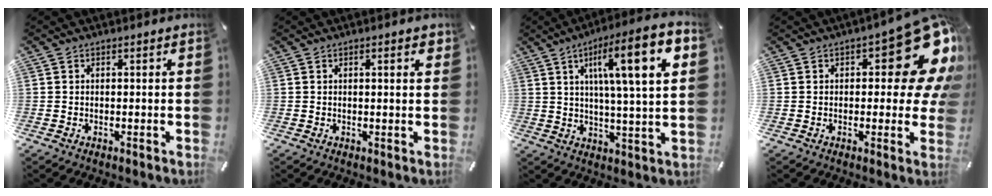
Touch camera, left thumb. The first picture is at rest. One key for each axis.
{"total": 1.9, "fx": 0.6, "fy": 0.3, "fz": 1.7, "tx": -0.027, "ty": 0.000, "tz": 0.007}
{"total": 16.1, "fx": 5.8, "fy": 2.6, "fz": 14.8, "tx": -0.238, "ty": -0.015, "tz": 0.078}
{"total": 18.0, "fx": 6.9, "fy": 7.5, "fz": 14.9, "tx": -0.172, "ty": -0.053, "tz": 0.110}